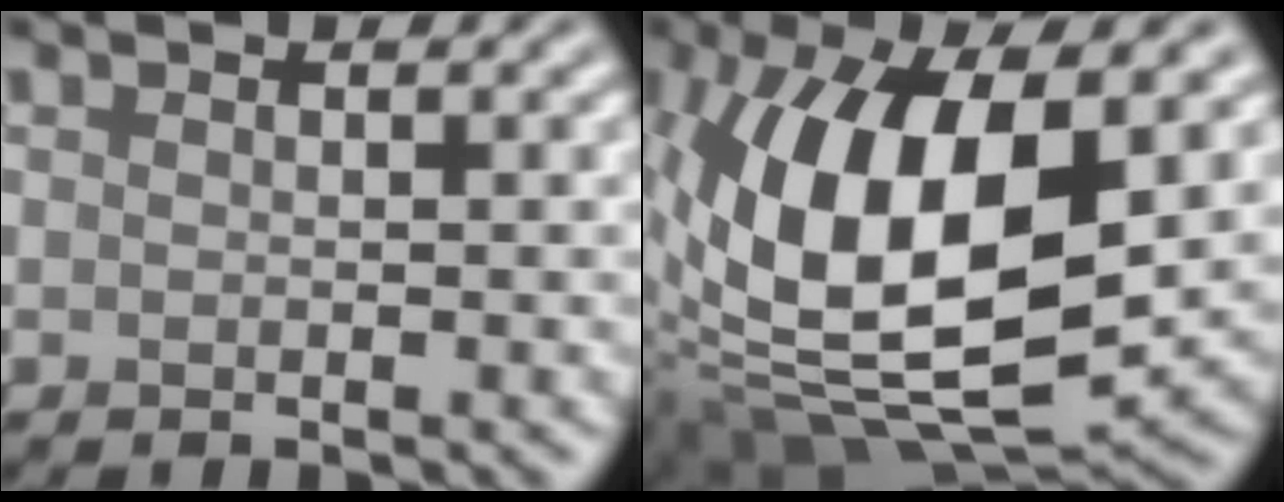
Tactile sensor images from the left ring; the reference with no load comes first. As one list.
[{"total": 15.2, "force": [0.8, 7.0, 13.4], "torque": [-0.254, -0.009, 0.010]}]